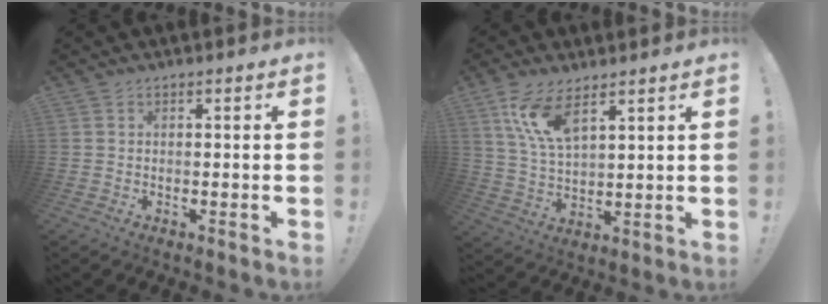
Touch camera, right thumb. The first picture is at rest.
{"total": 10.5, "force": [6.6, 3.8, 7.2], "torque": [-0.151, -0.024, 0.123]}